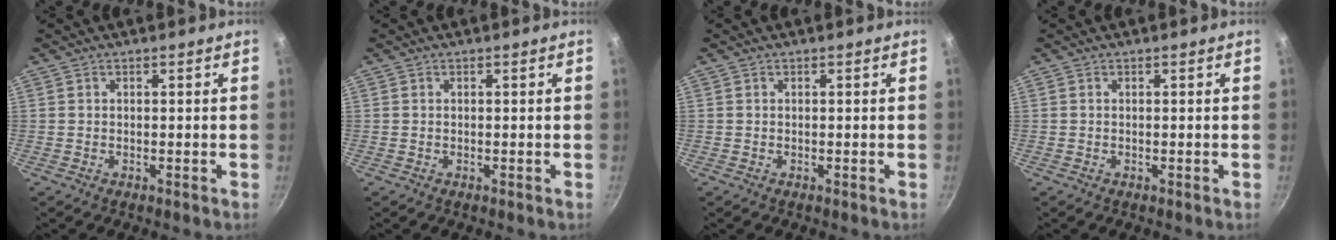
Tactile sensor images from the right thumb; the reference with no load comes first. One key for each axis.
{"total": 0.0}
{"total": 0.0}
{"total": 0.0}